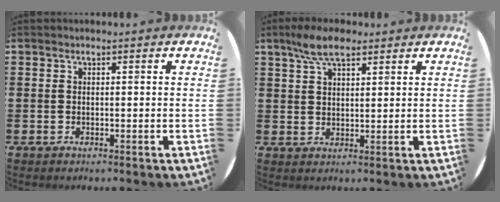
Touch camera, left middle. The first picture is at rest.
{"total": 5.8, "force": [4.1, 2.1, 3.4], "torque": [-0.076, 0.003, 0.075]}